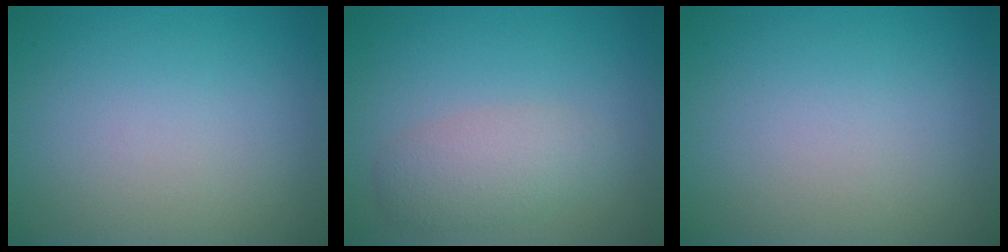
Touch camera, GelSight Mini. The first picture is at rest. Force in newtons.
{"total": 2.9, "press": 2.9, "slide": 0.1}
{"total": 0.0}